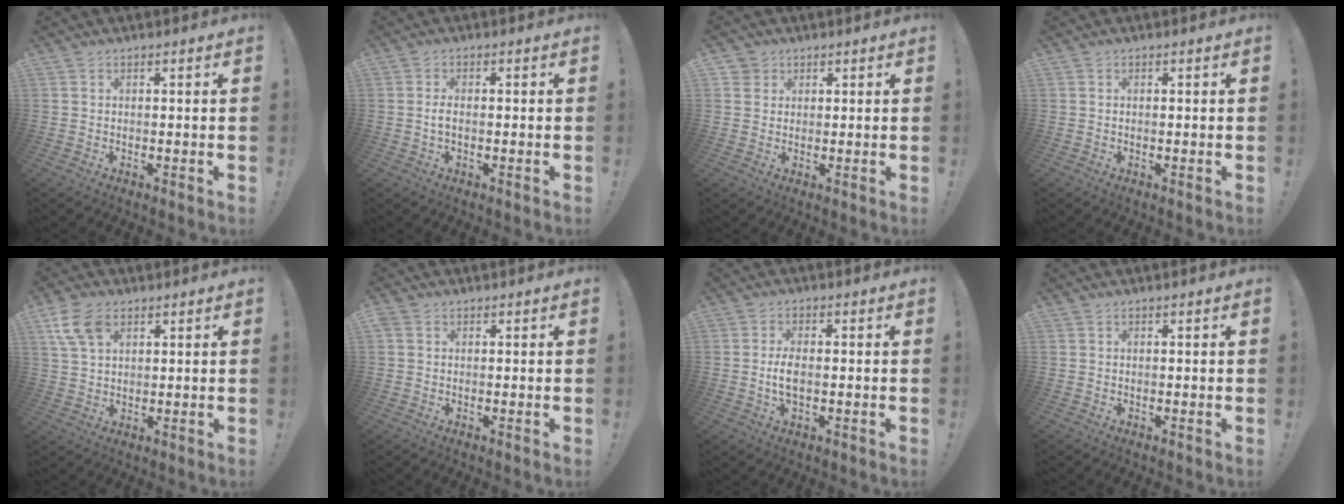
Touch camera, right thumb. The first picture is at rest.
{"total": 2.3, "force": [-0.4, 0.7, 2.1], "torque": [-0.047, 0.002, -0.009]}
{"total": 2.7, "force": [1.5, 2.3, 0.3], "torque": [0.004, -0.008, 0.025]}
{"total": 0.0}
{"total": 9.4, "force": [4.5, 5.6, 6.0], "torque": [-0.110, -0.005, 0.088]}
{"total": 1.6, "force": [0.5, 1.3, 0.8], "torque": [-0.008, 0.000, 0.009]}
{"total": 4.6, "force": [-0.5, 1.7, 4.3], "torque": [-0.082, -0.004, -0.011]}
{"total": 0.0}